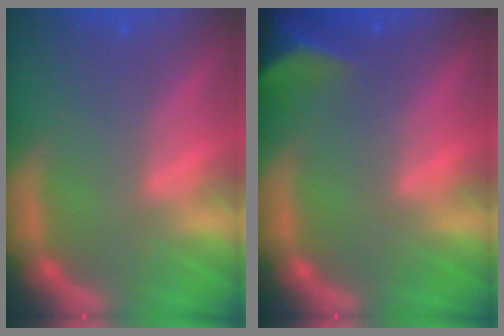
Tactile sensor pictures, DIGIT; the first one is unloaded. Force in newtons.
{"total": 6.0}